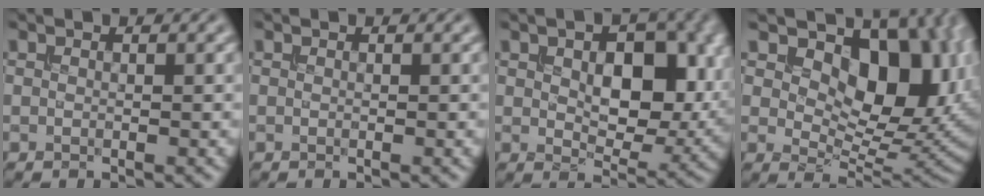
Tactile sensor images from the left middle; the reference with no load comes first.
{"total": 0.0}
{"total": 10.1, "force": [1.5, 6.0, 8.0], "torque": [-0.109, -0.007, 0.027]}
{"total": 13.1, "force": [4.5, 8.1, 9.3], "torque": [-0.107, -0.006, 0.072]}